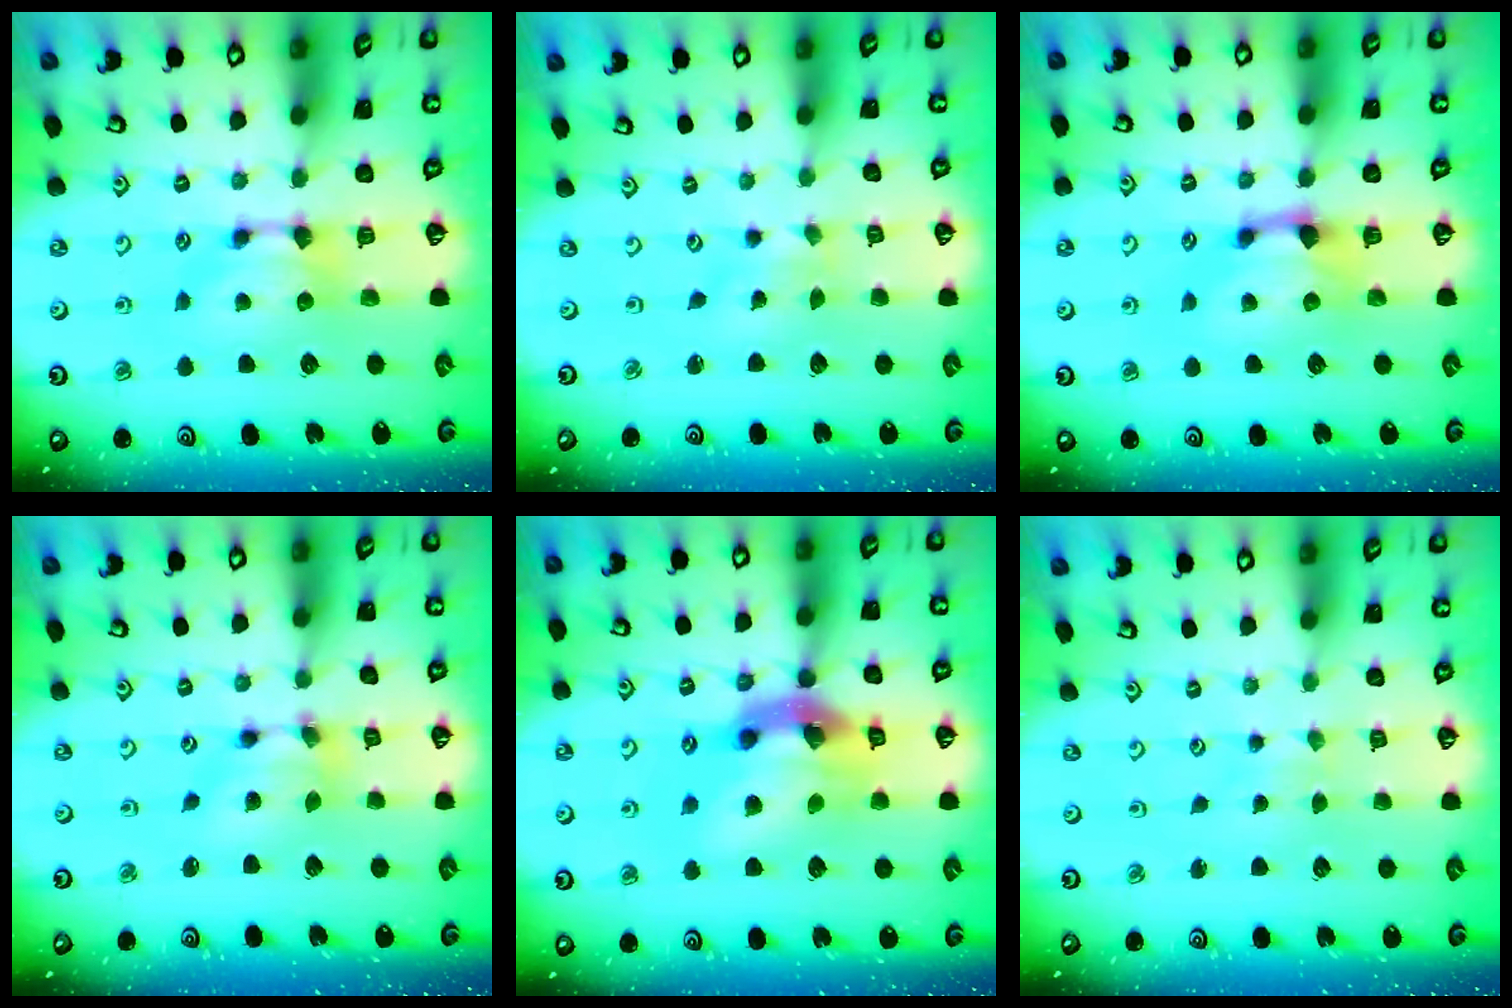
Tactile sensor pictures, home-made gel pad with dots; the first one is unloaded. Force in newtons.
{"total": 3.7, "press": 3.6, "slide": 0.8}
{"total": 1.2, "press": 0.3, "slide": 1.2}
{"total": 5.4, "press": 5.0, "slide": 2.0}
{"total": 10.3, "press": 9.8, "slide": 3.1}
{"total": 3.9, "press": 3.9, "slide": 0.1}